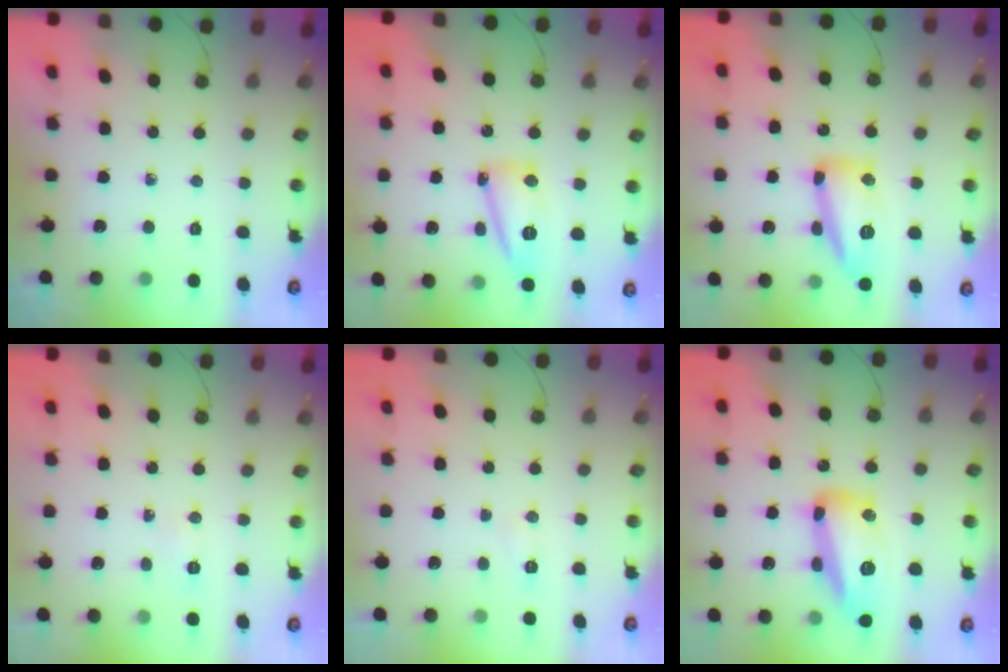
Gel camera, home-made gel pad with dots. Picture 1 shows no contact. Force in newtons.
{"total": 11.8, "press": 11.7, "slide": 0.9}
{"total": 14.6, "press": 14.5, "slide": 0.7}
{"total": 3.9, "press": 3.7, "slide": 1.0}
{"total": 4.6, "press": 4.6, "slide": 0.5}
{"total": 17.1, "press": 17.1, "slide": 0.9}